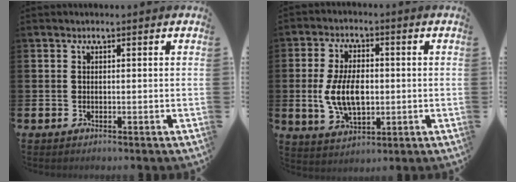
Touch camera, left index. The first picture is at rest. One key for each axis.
{"total": 7.7, "fx": -0.2, "fy": 4.5, "fz": 6.3, "tx": -0.131, "ty": 0.004, "tz": -0.007}